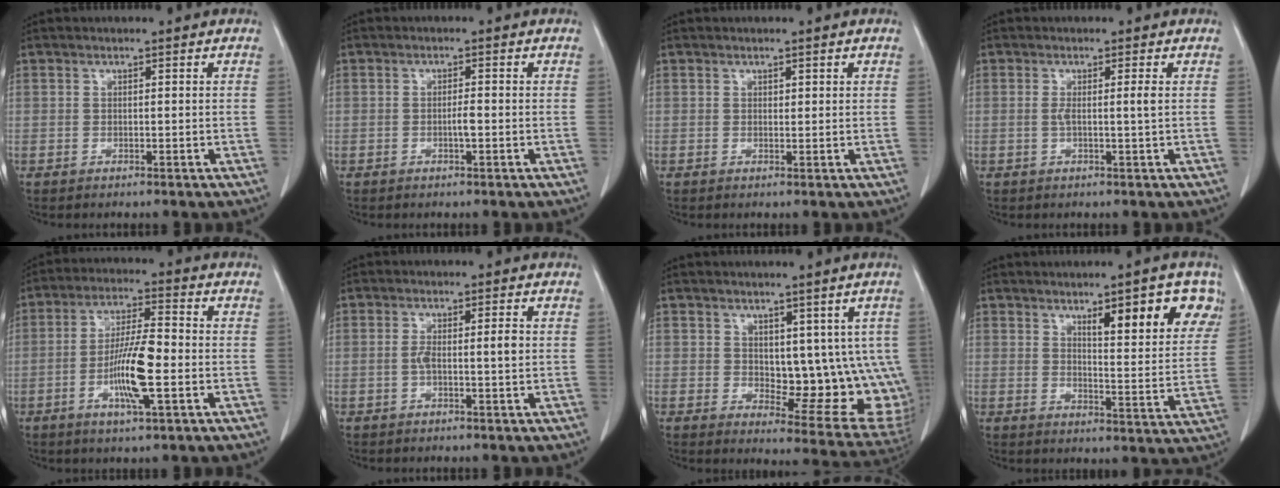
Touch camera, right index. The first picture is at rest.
{"total": 1.5, "force": [-0.4, 0.2, 1.4], "torque": [-0.028, 0.000, -0.008]}
{"total": 0.6, "force": [0.4, 0.3, 0.4], "torque": [0.000, -0.002, 0.005]}
{"total": 2.1, "force": [0.1, -0.4, 2.1], "torque": [-0.040, -0.001, 0.001]}
{"total": 10.0, "force": [-2.6, 1.2, 9.6], "torque": [-0.182, -0.003, -0.051]}
{"total": 3.3, "force": [-0.2, 0.5, 3.3], "torque": [-0.062, 0.003, -0.001]}
{"total": 12.7, "force": [1.2, 6.3, 11.0], "torque": [-0.123, -0.008, 0.030]}
{"total": 11.2, "force": [6.4, 2.0, 9.0], "torque": [-0.112, -0.003, 0.086]}